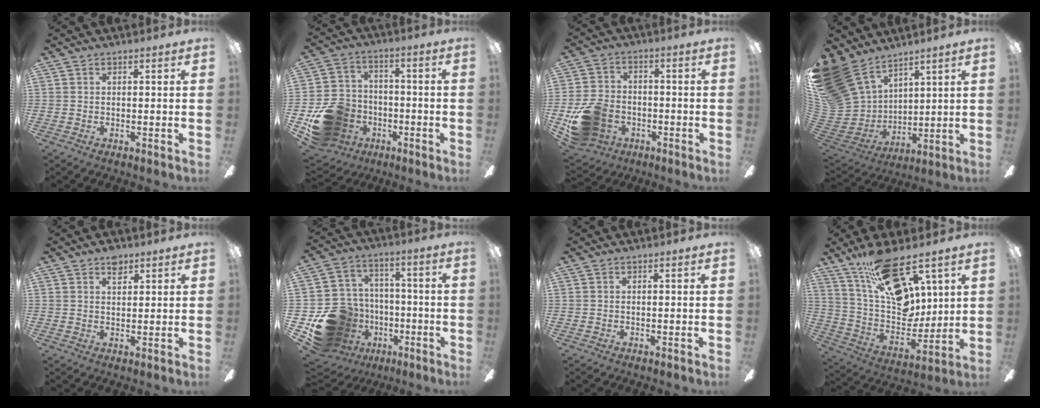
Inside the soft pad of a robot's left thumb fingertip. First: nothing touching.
{"total": 16.4, "force": [-7.2, 12.9, 7.2], "torque": [-0.150, 0.053, -0.113]}
{"total": 13.6, "force": [-5.6, 10.2, 7.0], "torque": [-0.145, 0.039, -0.095]}
{"total": 22.1, "force": [13.0, 14.7, 10.1], "torque": [-0.240, -0.077, 0.257]}
{"total": 3.6, "force": [2.5, 2.0, 1.7], "torque": [-0.014, -0.007, 0.041]}
{"total": 19.1, "force": [-7.7, 15.9, 7.2], "torque": [-0.155, 0.053, -0.088]}
{"total": 0.0}
{"total": 20.3, "force": [13.4, 9.3, 12.1], "torque": [-0.216, -0.080, 0.240]}